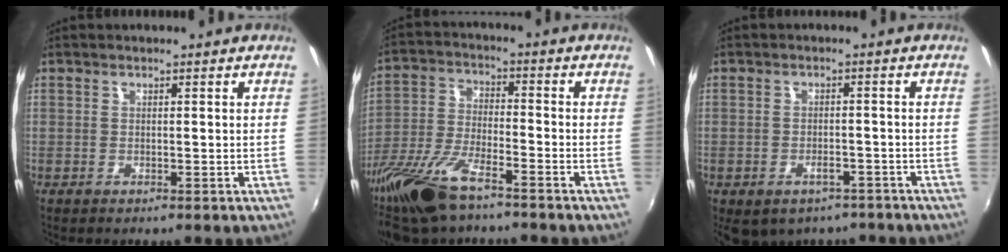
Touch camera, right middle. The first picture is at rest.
{"total": 15.8, "force": [-11.4, 4.5, 9.9], "torque": [-0.219, -0.033, -0.223]}
{"total": 8.8, "force": [-5.9, 5.3, 3.9], "torque": [-0.082, -0.006, -0.067]}